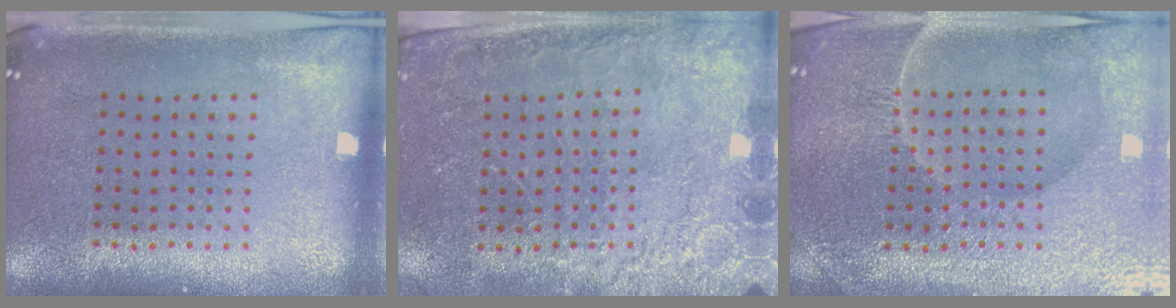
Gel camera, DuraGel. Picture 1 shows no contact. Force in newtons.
{"total": 2.5, "press": 2.4, "slide": 0.7}
{"total": 4.8, "press": 4.5, "slide": 1.7}